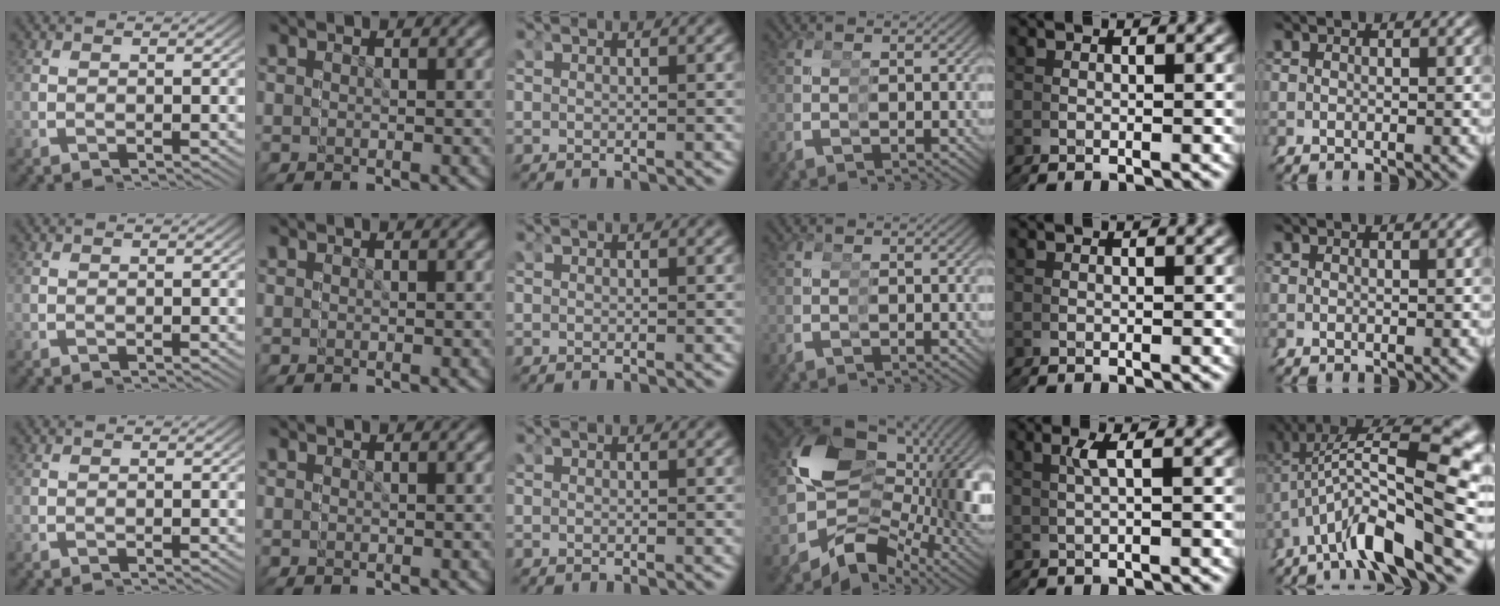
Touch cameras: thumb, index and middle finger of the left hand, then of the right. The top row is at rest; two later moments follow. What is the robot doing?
{"motion": "grasp_and_lifting", "object": "stress ball aka squeeze ball"}